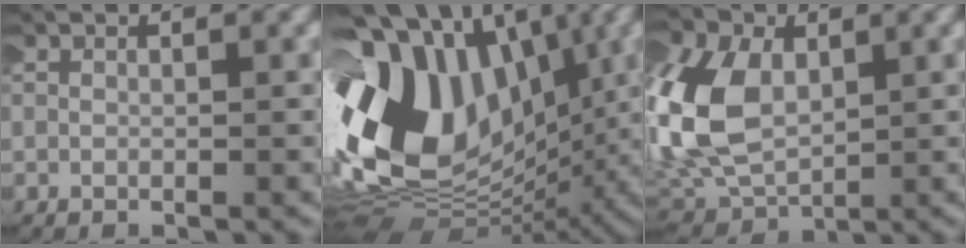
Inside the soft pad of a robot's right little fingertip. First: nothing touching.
{"total": 21.2, "force": [0.9, 15.3, 14.7], "torque": [-0.272, -0.018, 0.019]}
{"total": 9.0, "force": [0.3, 6.9, 5.9], "torque": [-0.166, -0.023, 0.018]}